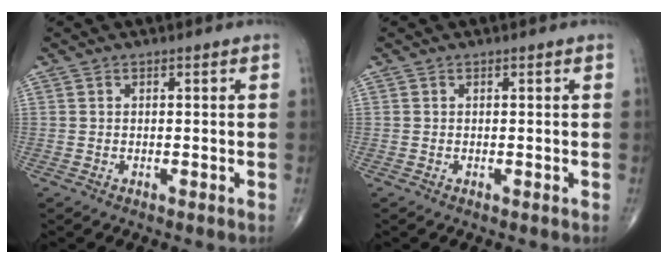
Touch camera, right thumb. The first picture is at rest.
{"total": 0.0}